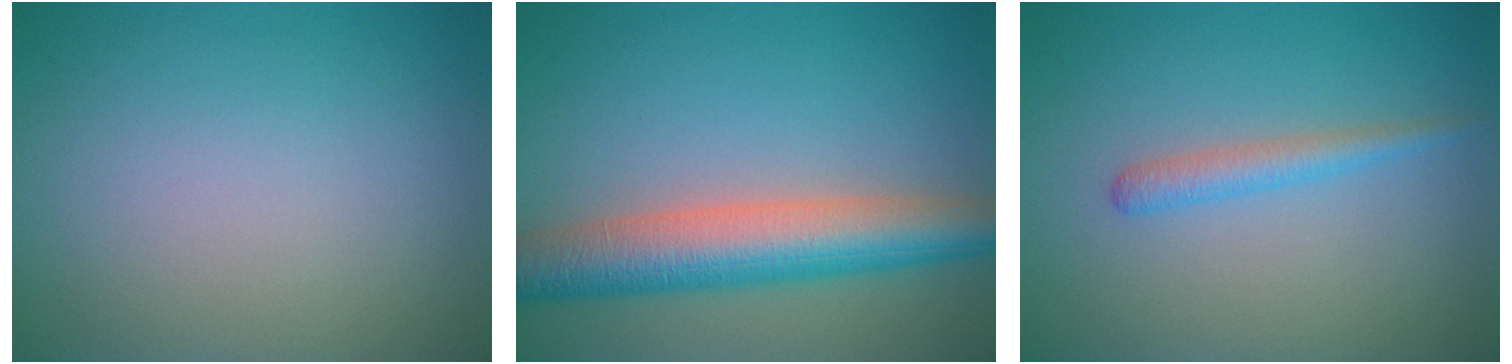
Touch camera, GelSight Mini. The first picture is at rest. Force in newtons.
{"total": 7.7, "press": 7.7, "slide": 0.3}
{"total": 1.8, "press": 1.8, "slide": 0.1}